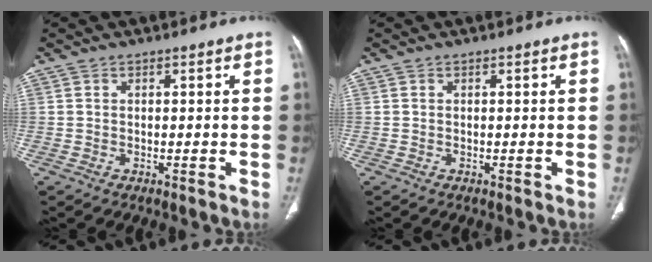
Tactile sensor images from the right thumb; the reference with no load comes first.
{"total": 0.0}